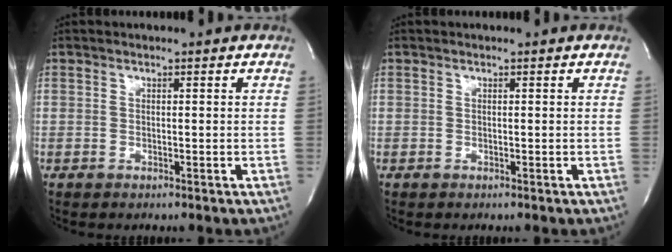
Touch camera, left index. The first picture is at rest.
{"total": 0.0}